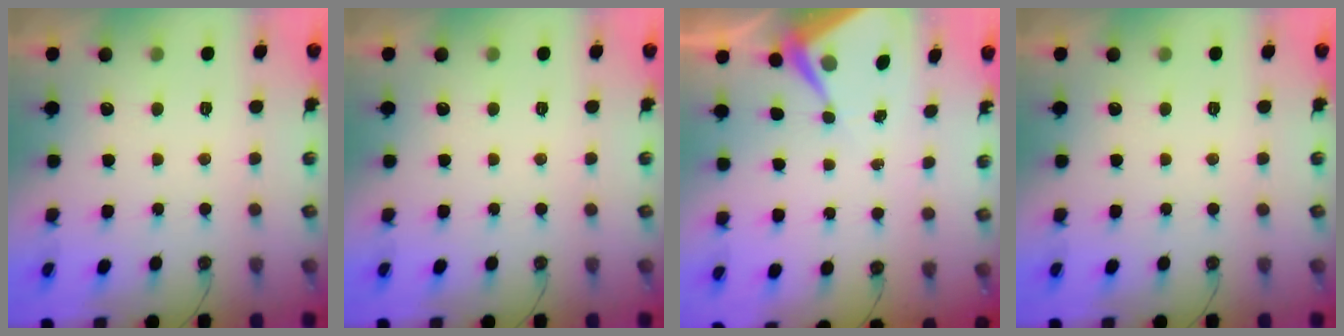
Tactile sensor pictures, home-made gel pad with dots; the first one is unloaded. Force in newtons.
{"total": 0.0}
{"total": 6.0, "press": 6.0, "slide": 0.5}
{"total": 0.0}